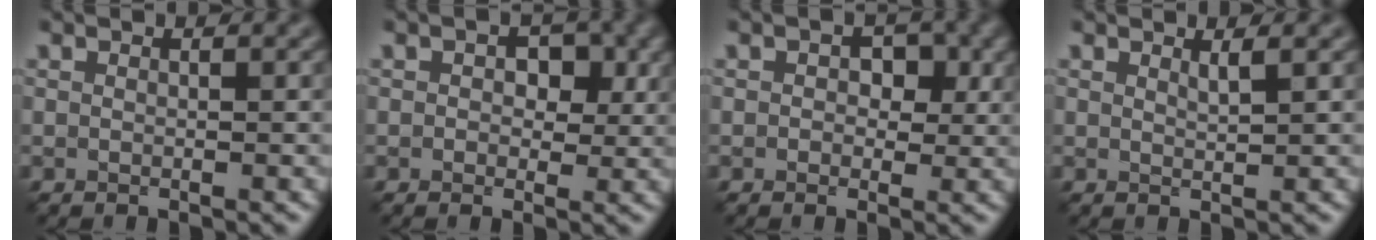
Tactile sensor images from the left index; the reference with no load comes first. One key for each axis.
{"total": 3.0, "fx": 0.7, "fy": 2.2, "fz": 2.0, "tx": -0.019, "ty": -0.001, "tz": 0.005}
{"total": 2.7, "fx": 0.5, "fy": 2.1, "fz": 1.6, "tx": -0.009, "ty": 0.001, "tz": -0.001}
{"total": 0.9, "fx": 0.7, "fy": 0.2, "fz": 0.5, "tx": -0.005, "ty": -0.003, "tz": 0.011}